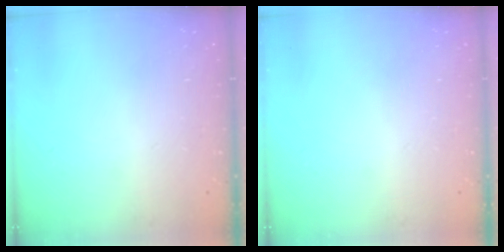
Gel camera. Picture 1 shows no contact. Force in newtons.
{"total": 0.0}